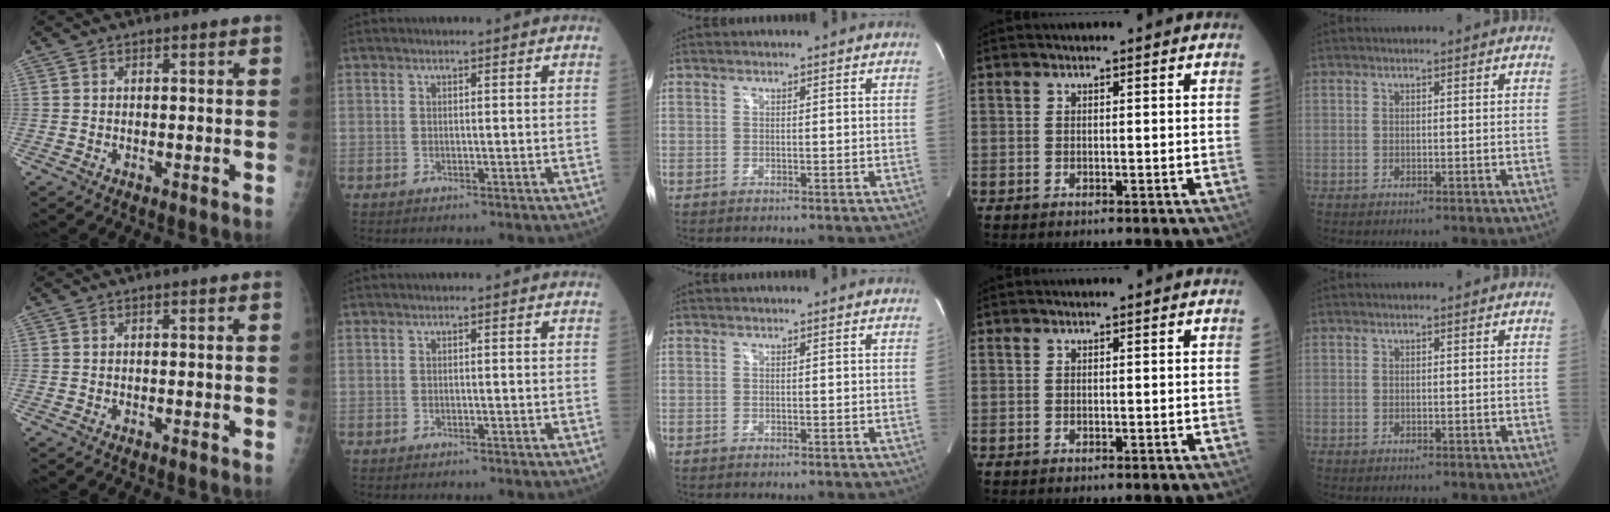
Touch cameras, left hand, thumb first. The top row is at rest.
{}